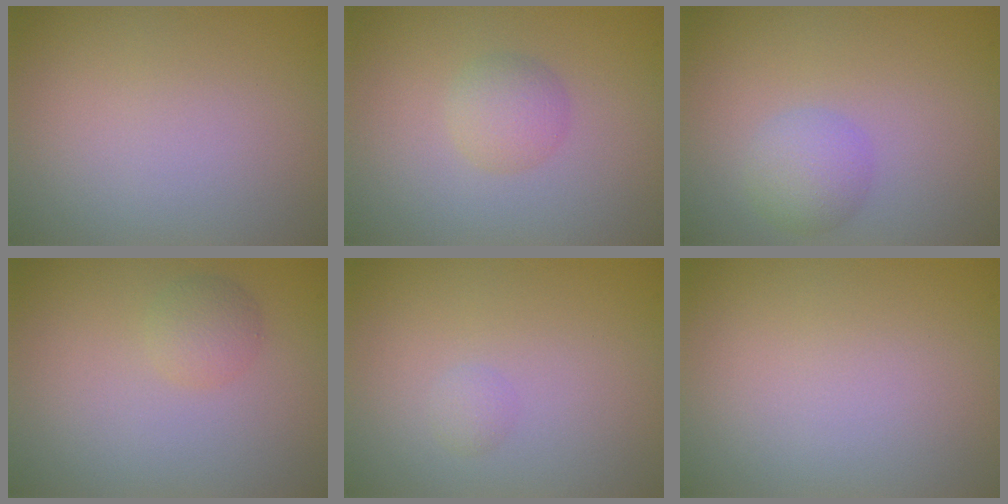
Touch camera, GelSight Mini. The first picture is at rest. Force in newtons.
{"total": 2.1, "press": 2.1, "slide": 0.1}
{"total": 2.6, "press": 2.6, "slide": 0.1}
{"total": 1.6, "press": 1.6, "slide": 0.1}
{"total": 0.7, "press": 0.7, "slide": 0.0}
{"total": 0.0}